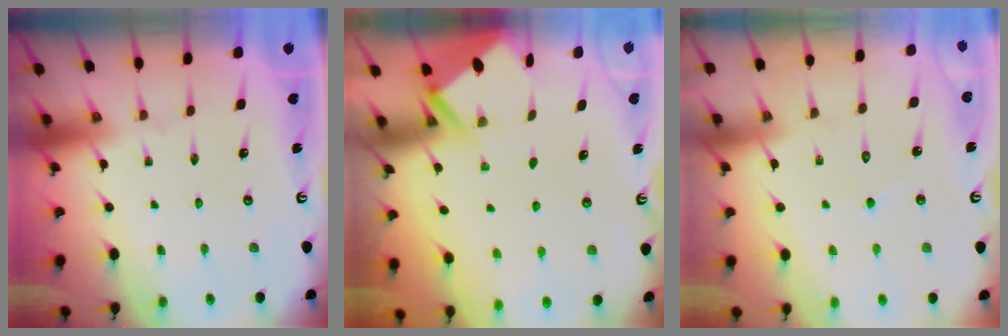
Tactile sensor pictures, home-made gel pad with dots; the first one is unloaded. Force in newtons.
{"total": 2.7, "press": 2.7, "slide": 0.4}
{"total": 5.8, "press": 5.8, "slide": 0.5}